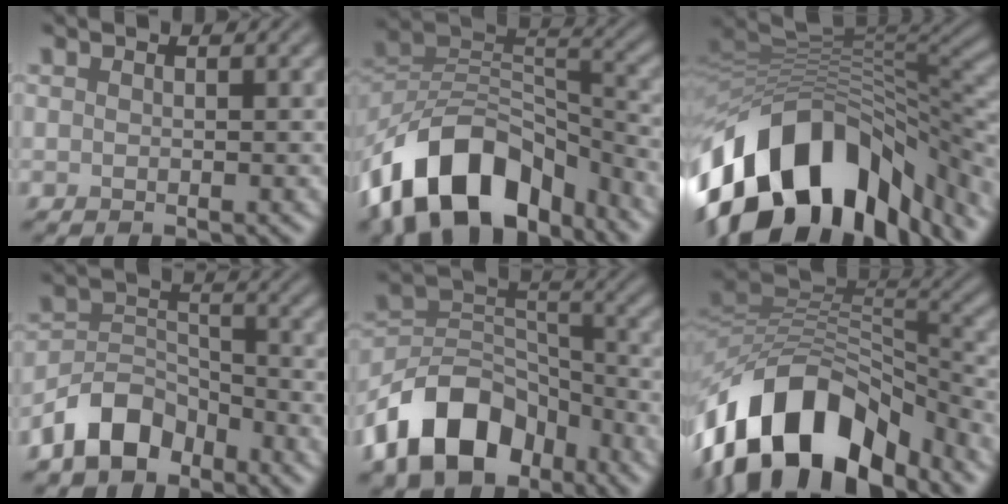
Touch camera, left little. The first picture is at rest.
{"total": 13.4, "force": [-8.5, 7.8, 6.9], "torque": [-0.125, 0.018, -0.166]}
{"total": 15.6, "force": [-7.8, 8.8, 10.2], "torque": [-0.195, 0.016, -0.130]}
{"total": 6.1, "force": [-4.3, 3.4, 2.6], "torque": [-0.043, 0.003, -0.090]}
{"total": 11.0, "force": [-6.7, 6.7, 5.6], "torque": [-0.094, 0.002, -0.137]}
{"total": 12.6, "force": [-7.4, 7.3, 7.2], "torque": [-0.121, 0.015, -0.135]}